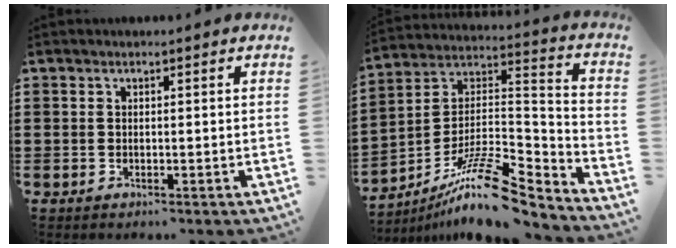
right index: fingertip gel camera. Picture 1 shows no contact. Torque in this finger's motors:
{"motor_torque": [0.26, -0.31, 0.26, 0.04]}